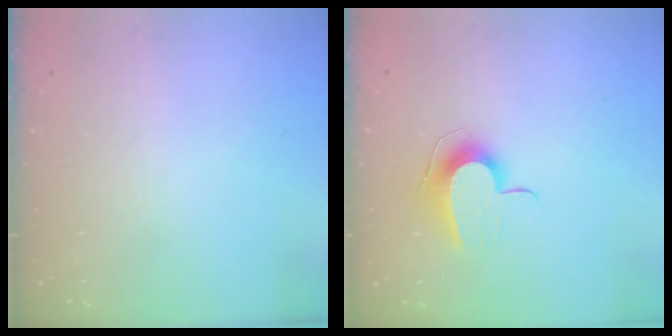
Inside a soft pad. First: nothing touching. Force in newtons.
{"total": 9.6, "press": 9.6, "slide": 0.5}